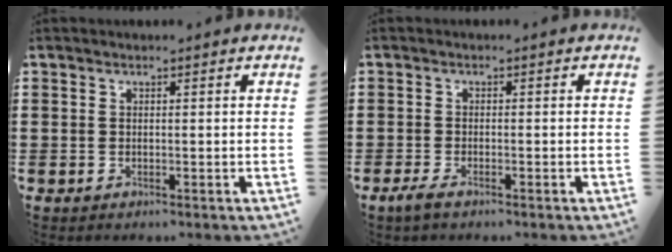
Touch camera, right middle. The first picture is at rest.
{"total": 1.7, "force": [-1.2, 0.3, 1.1], "torque": [-0.028, -0.002, -0.025]}